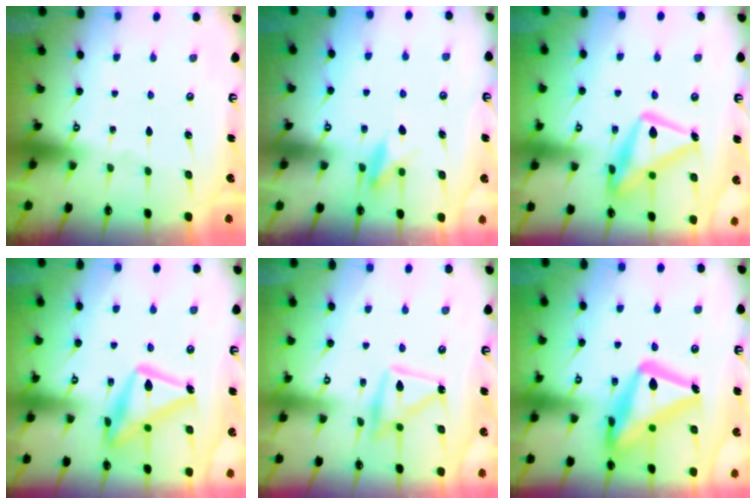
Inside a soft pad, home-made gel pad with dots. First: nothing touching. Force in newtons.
{"total": 5.2, "press": 5.1, "slide": 0.9}
{"total": 18.5, "press": 18.5, "slide": 1.5}
{"total": 18.6, "press": 18.5, "slide": 1.4}
{"total": 12.6, "press": 12.6, "slide": 1.1}
{"total": 24.0, "press": 24.0, "slide": 1.6}